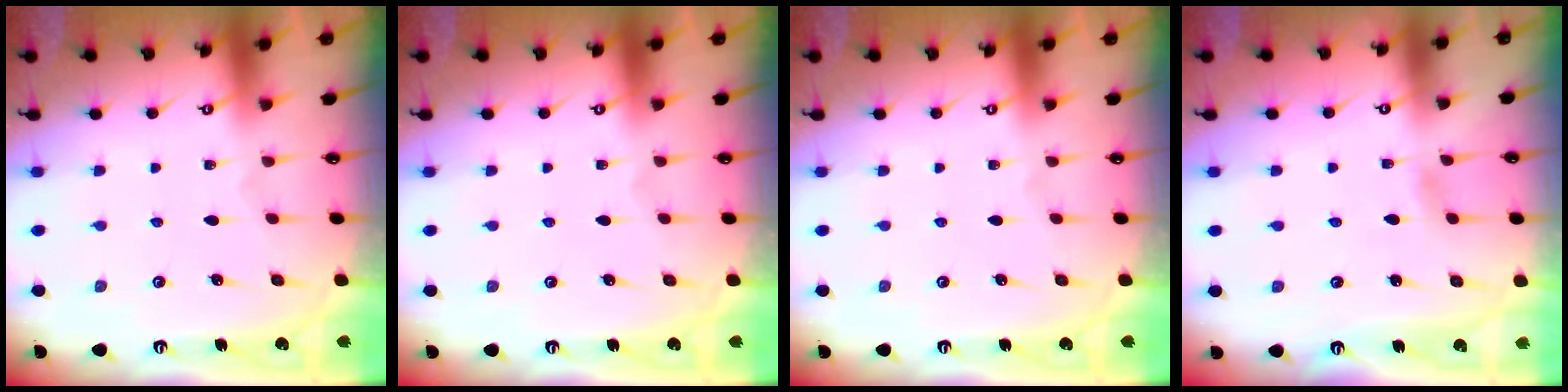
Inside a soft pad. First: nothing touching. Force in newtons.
{"total": 0.0}
{"total": 0.0}
{"total": 2.6, "press": 2.5, "slide": 0.3}